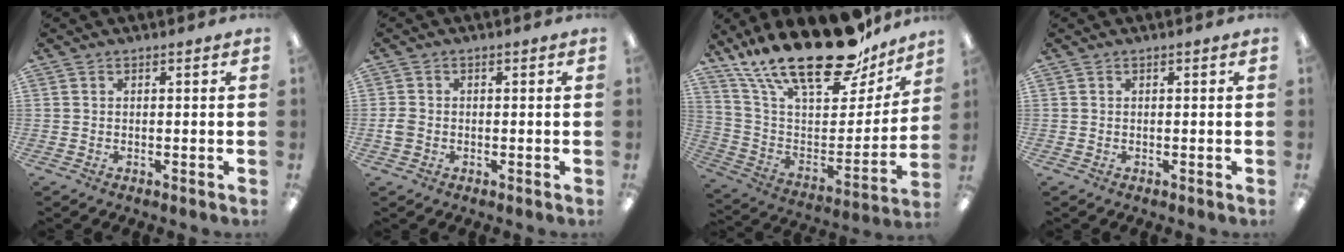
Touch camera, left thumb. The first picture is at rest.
{"total": 2.1, "force": [-0.5, 1.7, 1.1], "torque": [-0.018, 0.005, -0.010]}
{"total": 26.2, "force": [20.0, 9.2, 14.2], "torque": [-0.232, -0.136, 0.344]}
{"total": 0.0}